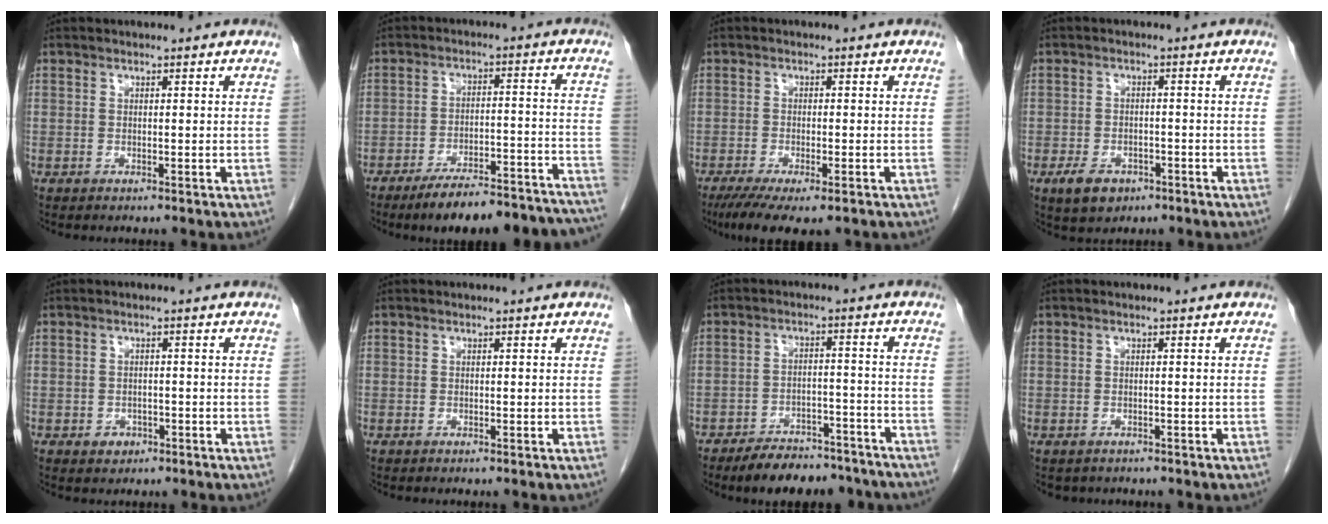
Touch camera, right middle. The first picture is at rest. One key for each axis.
{"total": 18.5, "fx": -16.4, "fy": 2.9, "fz": 8.0, "tx": -0.067, "ty": 0.025, "tz": -0.224}
{"total": 8.6, "fx": -6.0, "fy": 2.0, "fz": 5.8, "tx": -0.089, "ty": -0.020, "tz": -0.094}
{"total": 4.8, "fx": -2.8, "fy": 3.0, "fz": 2.5, "tx": -0.046, "ty": -0.001, "tz": -0.038}
{"total": 1.9, "fx": -1.0, "fy": 1.5, "fz": 0.6, "tx": -0.008, "ty": 0.005, "tz": -0.008}
{"total": 0.0}
{"total": 11.3, "fx": -9.8, "fy": 3.8, "fz": 4.1, "tx": -0.042, "ty": 0.014, "tz": -0.139}
{"total": 1.7, "fx": -1.3, "fy": 1.1, "fz": 0.3, "tx": -0.010, "ty": 0.000, "tz": -0.015}